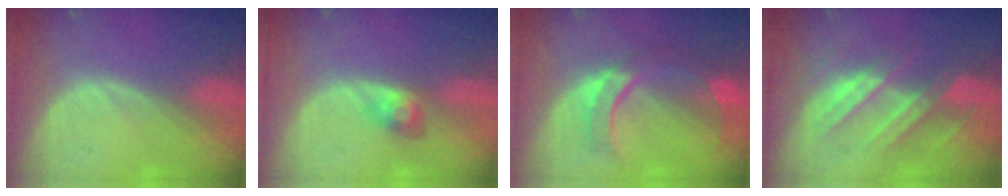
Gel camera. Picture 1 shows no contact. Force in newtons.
{"total": 2.7, "press": 2.7, "slide": 0.1}
{"total": 8.8, "press": 8.0, "slide": 3.7}
{"total": 8.9, "press": 7.8, "slide": 4.2}